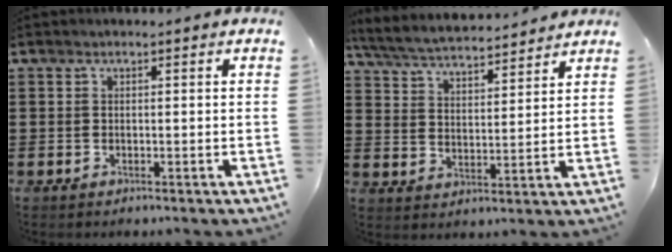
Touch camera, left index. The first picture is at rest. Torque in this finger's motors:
{"motor_torque": [0.97, -1.11, 0.27, 0.08]}